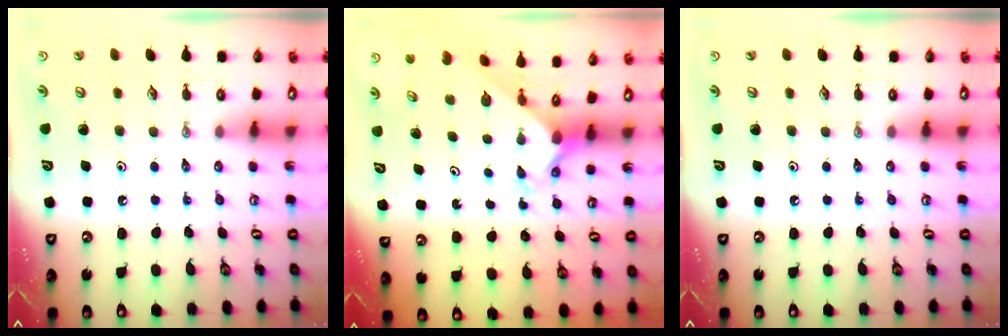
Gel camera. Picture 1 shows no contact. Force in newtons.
{"total": 2.5, "press": 2.5, "slide": 0.2}
{"total": 0.0}